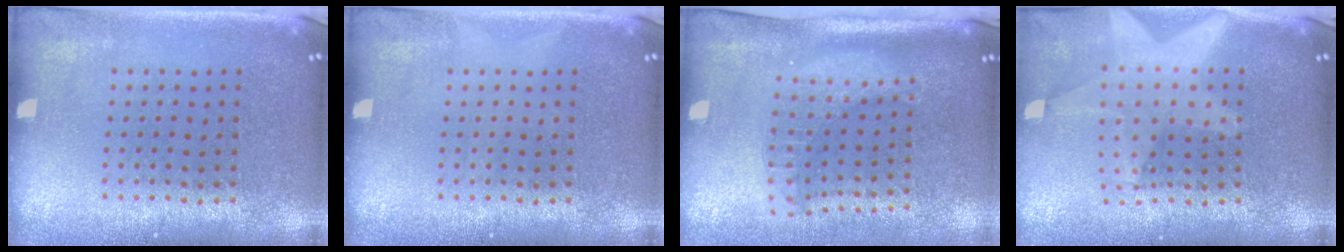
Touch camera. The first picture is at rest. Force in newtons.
{"total": 0.0}
{"total": 2.0, "press": 1.5, "slide": 1.3}
{"total": 1.9, "press": 1.6, "slide": 1.0}